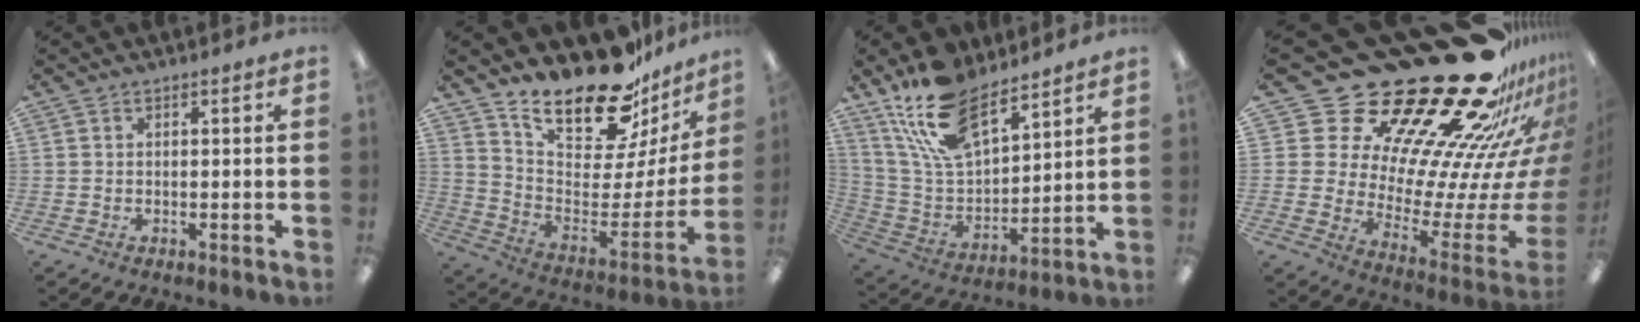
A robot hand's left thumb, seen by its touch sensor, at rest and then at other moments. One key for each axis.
{"total": 22.3, "fx": 18.4, "fy": 7.4, "fz": 10.1, "tx": -0.162, "ty": -0.139, "tz": 0.318}
{"total": 18.8, "fx": 13.7, "fy": 8.1, "fz": 9.9, "tx": -0.206, "ty": -0.067, "tz": 0.254}
{"total": 35.0, "fx": 24.8, "fy": 14.1, "fz": 20.3, "tx": -0.252, "ty": -0.261, "tz": 0.484}